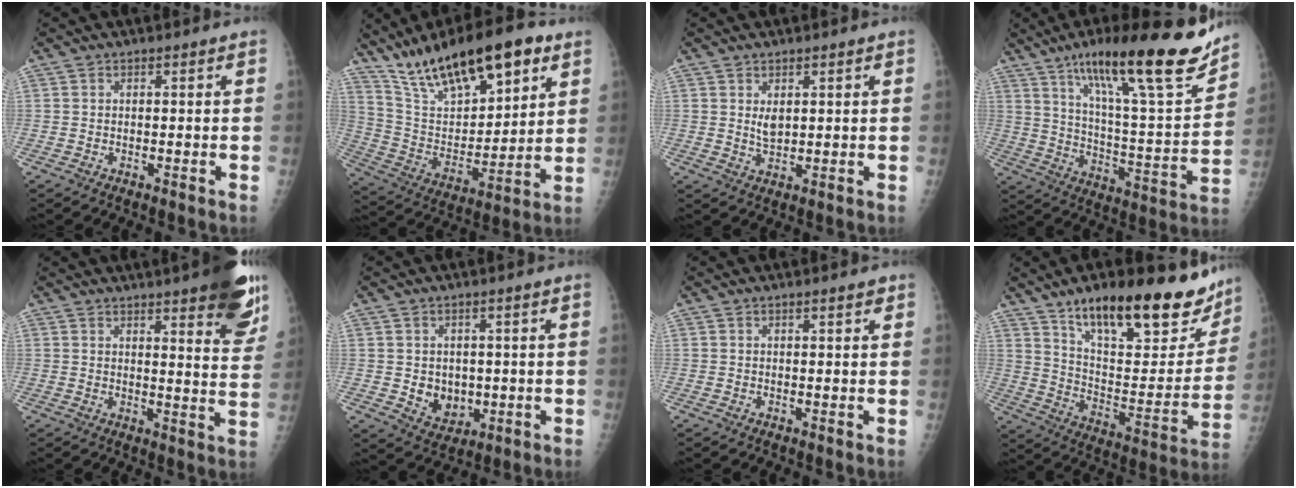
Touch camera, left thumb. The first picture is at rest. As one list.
[{"total": 22.7, "force": [14.4, 8.6, 15.3], "torque": [-0.222, -0.043, 0.257]}, {"total": 1.5, "force": [0.6, 0.8, 1.1], "torque": [-0.016, -0.004, 0.013]}, {"total": 26.1, "force": [17.1, 5.0, 19.0], "torque": [-0.274, -0.059, 0.277]}, {"total": 16.3, "force": [10.5, 3.8, 11.8], "torque": [-0.122, -0.054, 0.122]}, {"total": 6.5, "force": [-0.5, 5.2, 3.8], "torque": [-0.030, -0.006, 0.009]}, {"total": 1.5, "force": [0.9, 0.4, 1.1], "torque": [-0.014, -0.001, 0.010]}, {"total": 27.5, "force": [19.2, 9.7, 17.1], "torque": [-0.207, -0.075, 0.292]}]